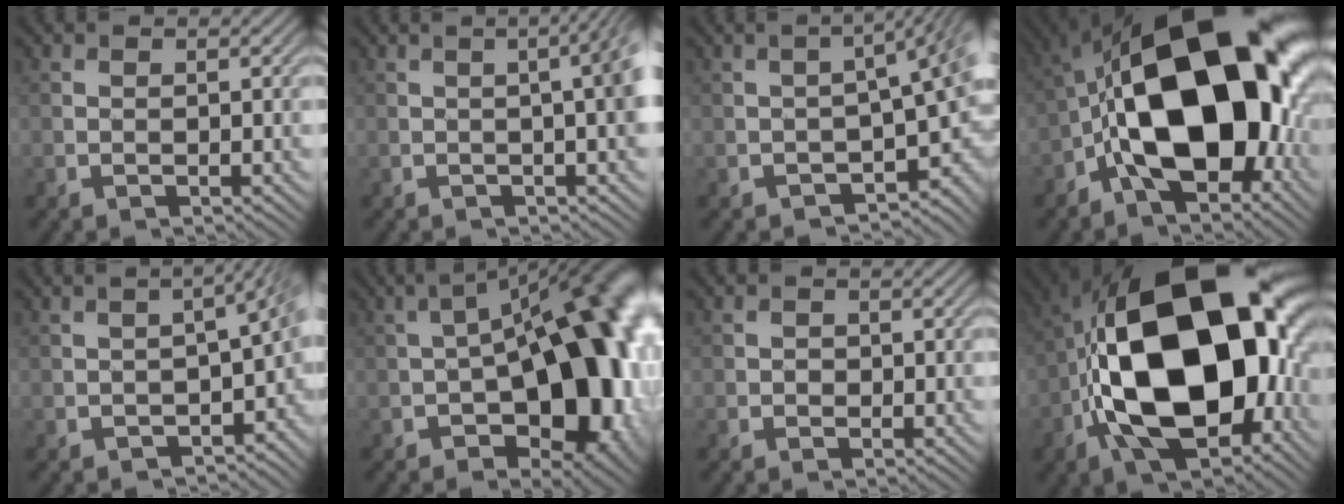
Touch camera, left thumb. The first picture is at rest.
{"total": 6.3, "force": [0.1, 1.9, 6.0], "torque": [-0.059, 0.014, -0.006]}
{"total": 8.0, "force": [-2.6, 3.1, 6.9], "torque": [-0.096, -0.021, -0.032]}
{"total": 19.9, "force": [-2.5, 10.5, 16.7], "torque": [-0.273, 0.009, -0.056]}
{"total": 8.5, "force": [-3.1, 3.9, 6.8], "torque": [-0.085, -0.029, -0.038]}
{"total": 19.5, "force": [-2.9, 10.7, 16.0], "torque": [-0.182, -0.015, -0.039]}
{"total": 0.8, "force": [-0.2, 0.7, 0.2], "torque": [0.000, -0.003, -0.005]}
{"total": 21.3, "force": [-2.4, 12.6, 17.0], "torque": [-0.331, -0.022, -0.038]}